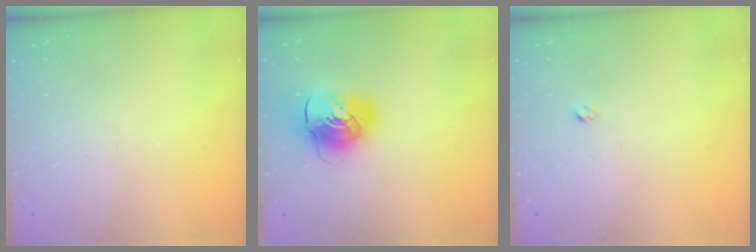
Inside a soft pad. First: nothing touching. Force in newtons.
{"total": 10.2, "press": 10.1, "slide": 1.3}
{"total": 1.6, "press": 1.5, "slide": 0.1}